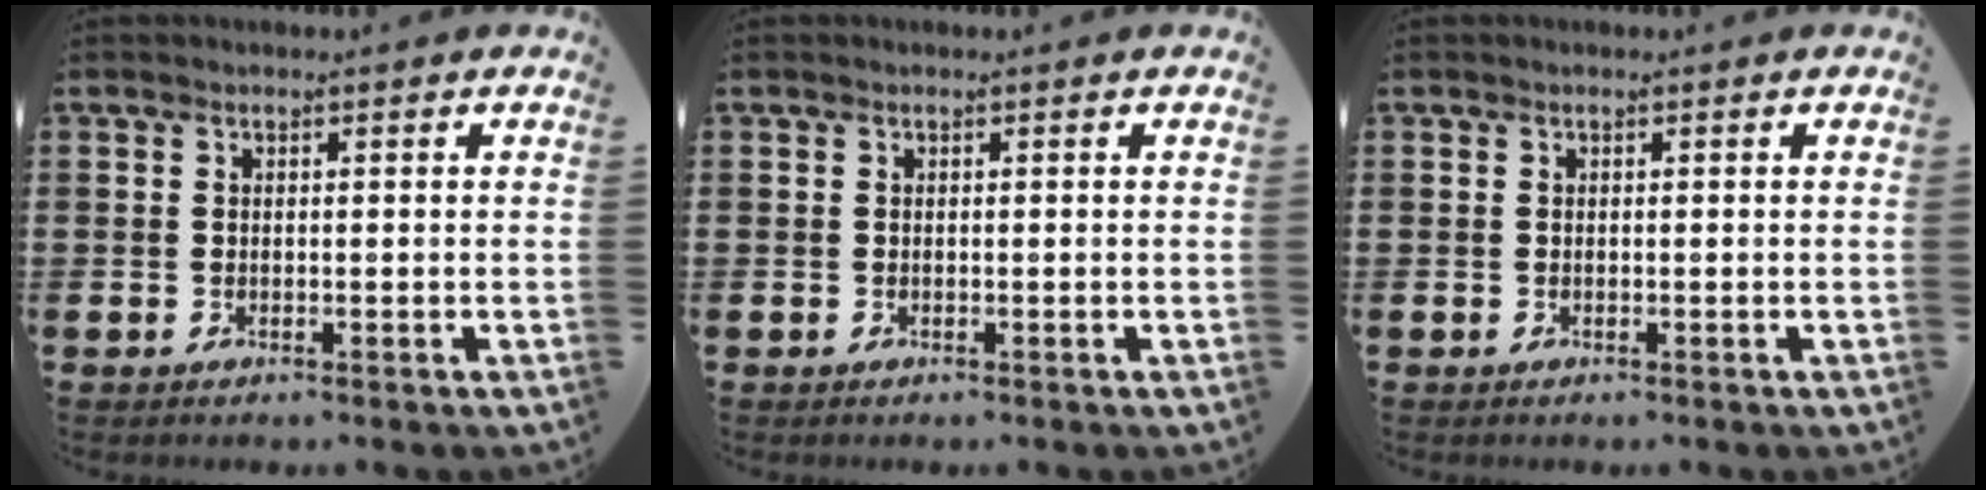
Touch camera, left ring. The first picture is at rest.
{"total": 0.0}
{"total": 0.0}